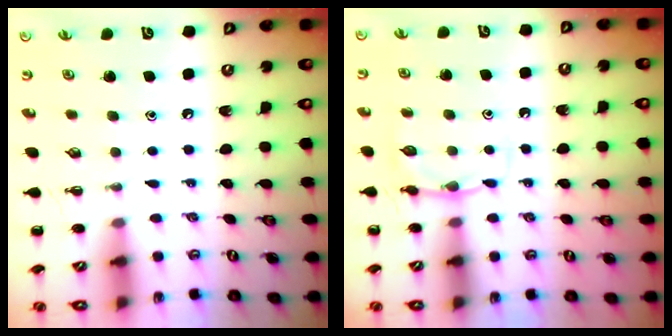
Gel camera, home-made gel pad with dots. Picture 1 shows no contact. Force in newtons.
{"total": 5.9, "press": 5.7, "slide": 1.7}